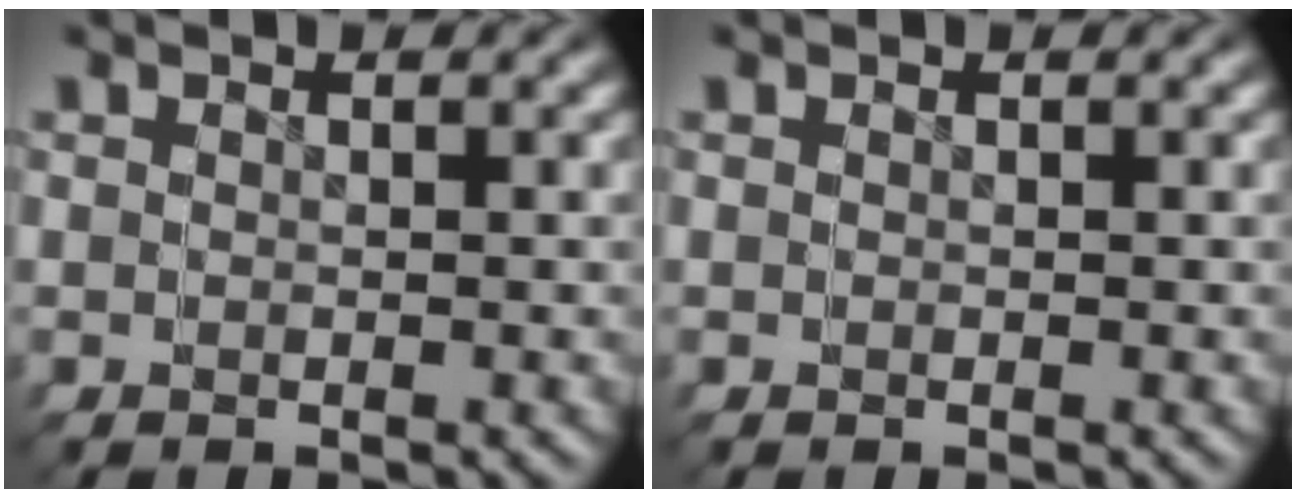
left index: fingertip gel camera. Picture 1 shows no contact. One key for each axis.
{"total": 0.0}